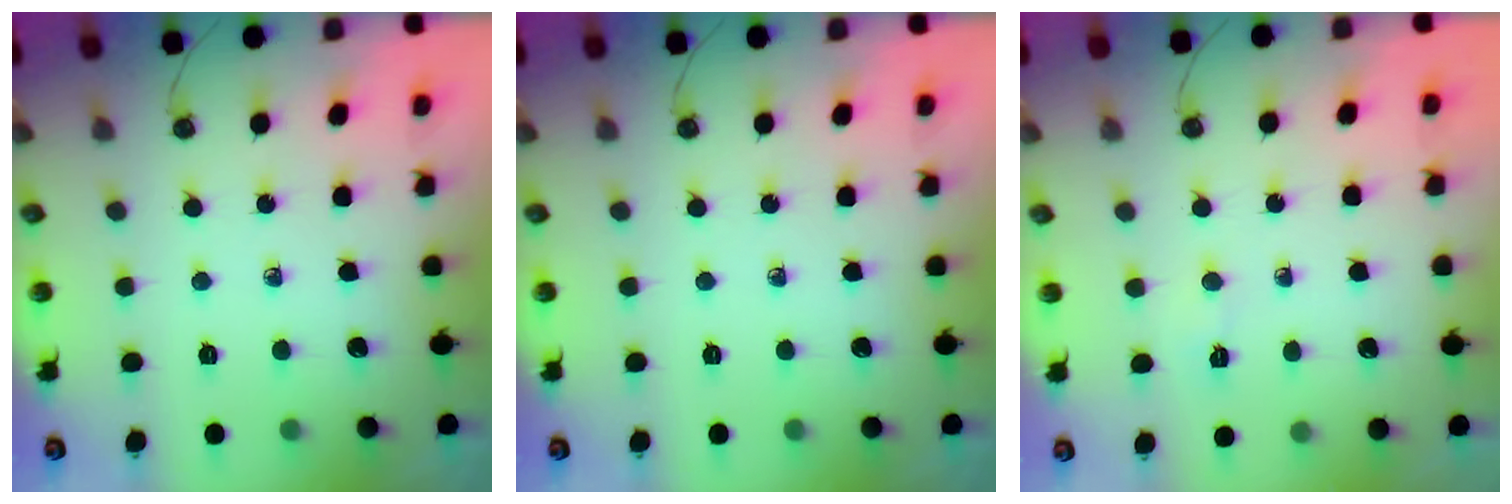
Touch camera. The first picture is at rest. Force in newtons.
{"total": 0.0}
{"total": 1.8, "press": 1.6, "slide": 0.6}